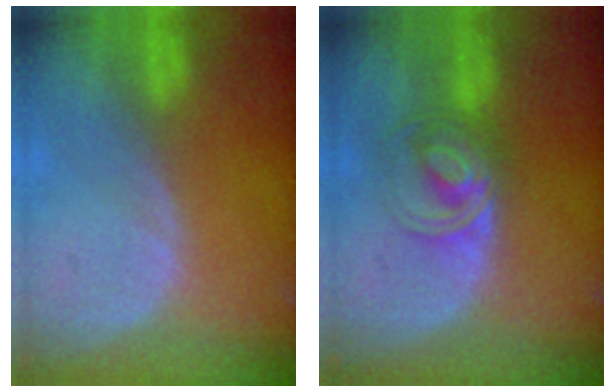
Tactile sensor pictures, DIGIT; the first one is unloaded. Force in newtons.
{"total": 6.8, "press": 5.9, "slide": 3.3}